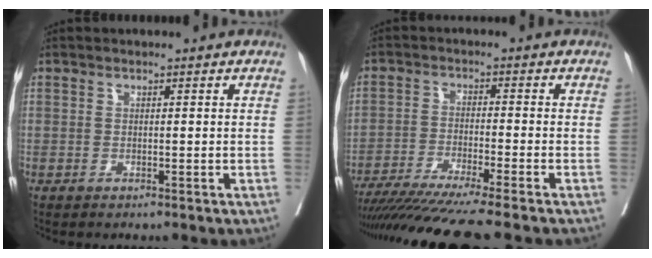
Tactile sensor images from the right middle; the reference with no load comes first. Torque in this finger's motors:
{"motor_torque": [1.01, -1.12, 0.49, 0.16]}